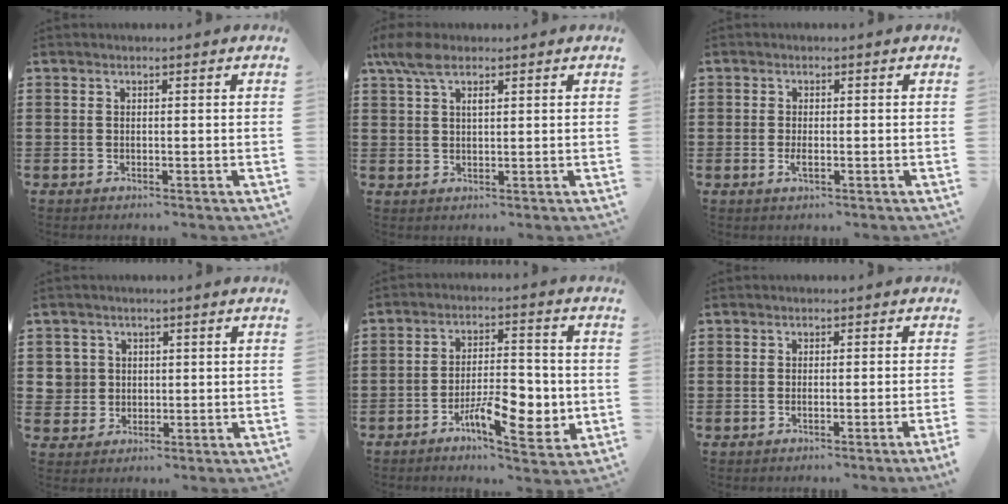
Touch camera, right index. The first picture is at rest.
{"total": 4.8, "force": [2.6, 2.0, 3.5], "torque": [-0.085, 0.004, 0.045]}
{"total": 1.2, "force": [-0.4, 0.4, 1.1], "torque": [-0.022, -0.008, -0.005]}
{"total": 3.4, "force": [0.5, 3.4, 0.5], "torque": [-0.028, 0.011, 0.009]}
{"total": 9.2, "force": [-3.5, 4.0, 7.6], "torque": [-0.118, 0.006, -0.056]}
{"total": 1.2, "force": [-0.7, -0.6, 0.8], "torque": [-0.015, -0.008, -0.014]}